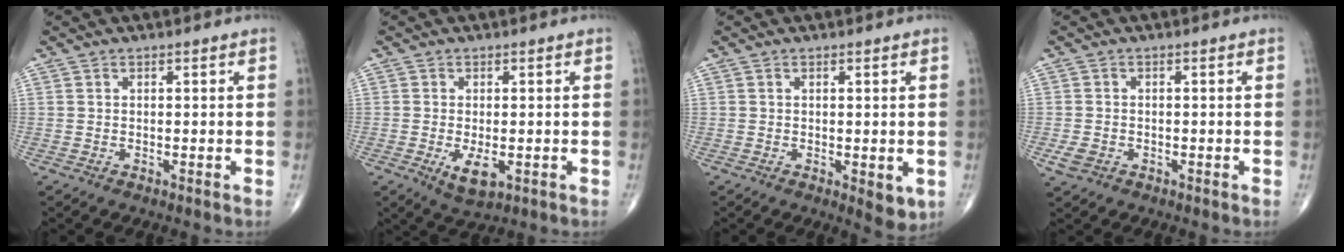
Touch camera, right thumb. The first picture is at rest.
{"total": 4.8, "force": [-1.4, 2.2, 4.0], "torque": [-0.066, -0.010, -0.017]}
{"total": 4.3, "force": [-0.9, 1.8, 3.8], "torque": [-0.038, -0.010, -0.008]}
{"total": 2.7, "force": [-1.1, 2.1, 1.4], "torque": [-0.028, 0.002, -0.017]}